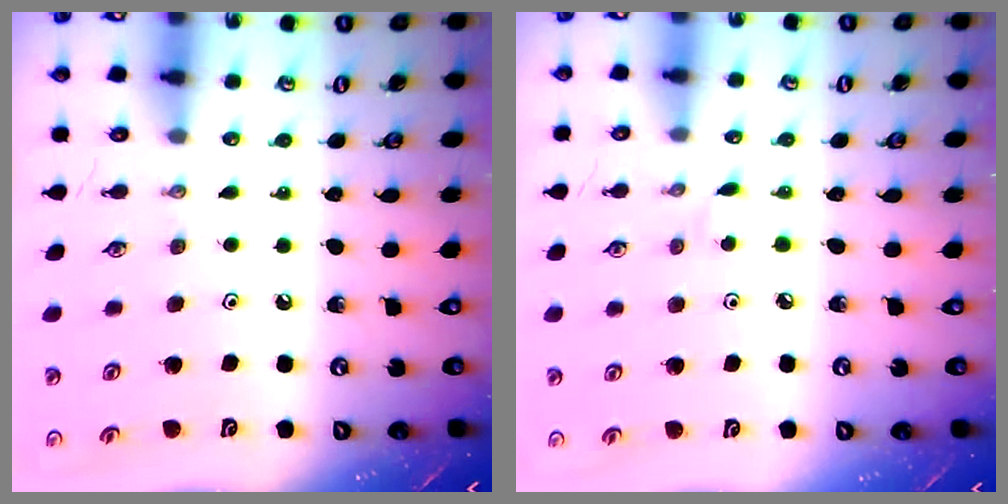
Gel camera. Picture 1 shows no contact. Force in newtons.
{"total": 2.7, "press": 2.7, "slide": 0.3}